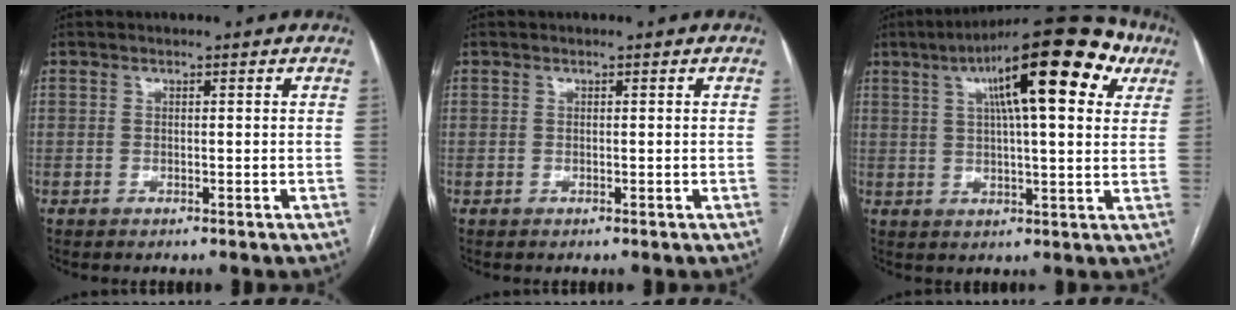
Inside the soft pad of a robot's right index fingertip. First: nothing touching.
{"total": 0.0}
{"total": 19.2, "force": [8.7, 4.1, 16.6], "torque": [-0.258, 0.047, 0.125]}